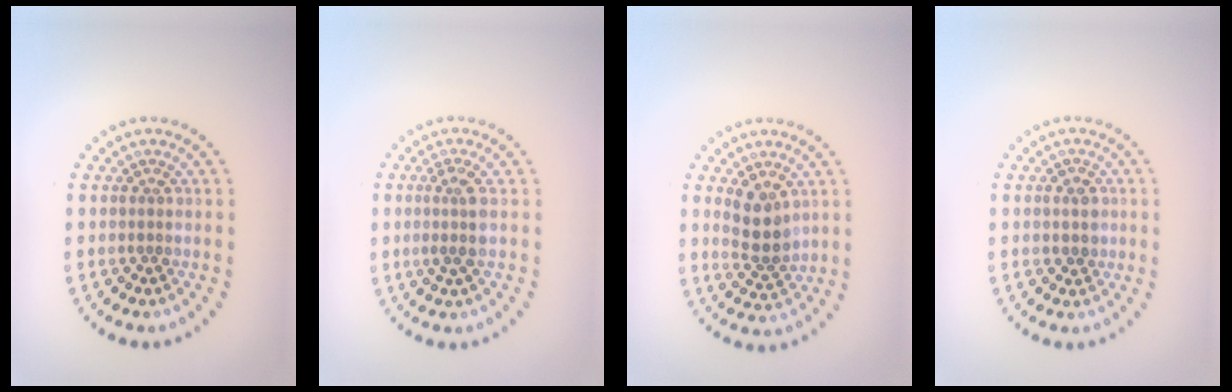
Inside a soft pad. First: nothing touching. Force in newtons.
{"total": 2.1, "press": 1.7, "slide": 1.2}
{"total": 3.6, "press": 3.4, "slide": 1.3}
{"total": 1.4, "press": 1.3, "slide": 0.5}